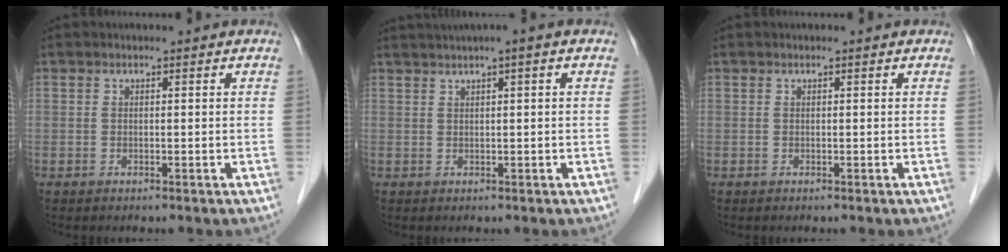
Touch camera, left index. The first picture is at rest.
{"total": 3.6, "force": [2.0, -0.4, 3.0], "torque": [-0.056, 0.017, 0.037]}
{"total": 0.0}